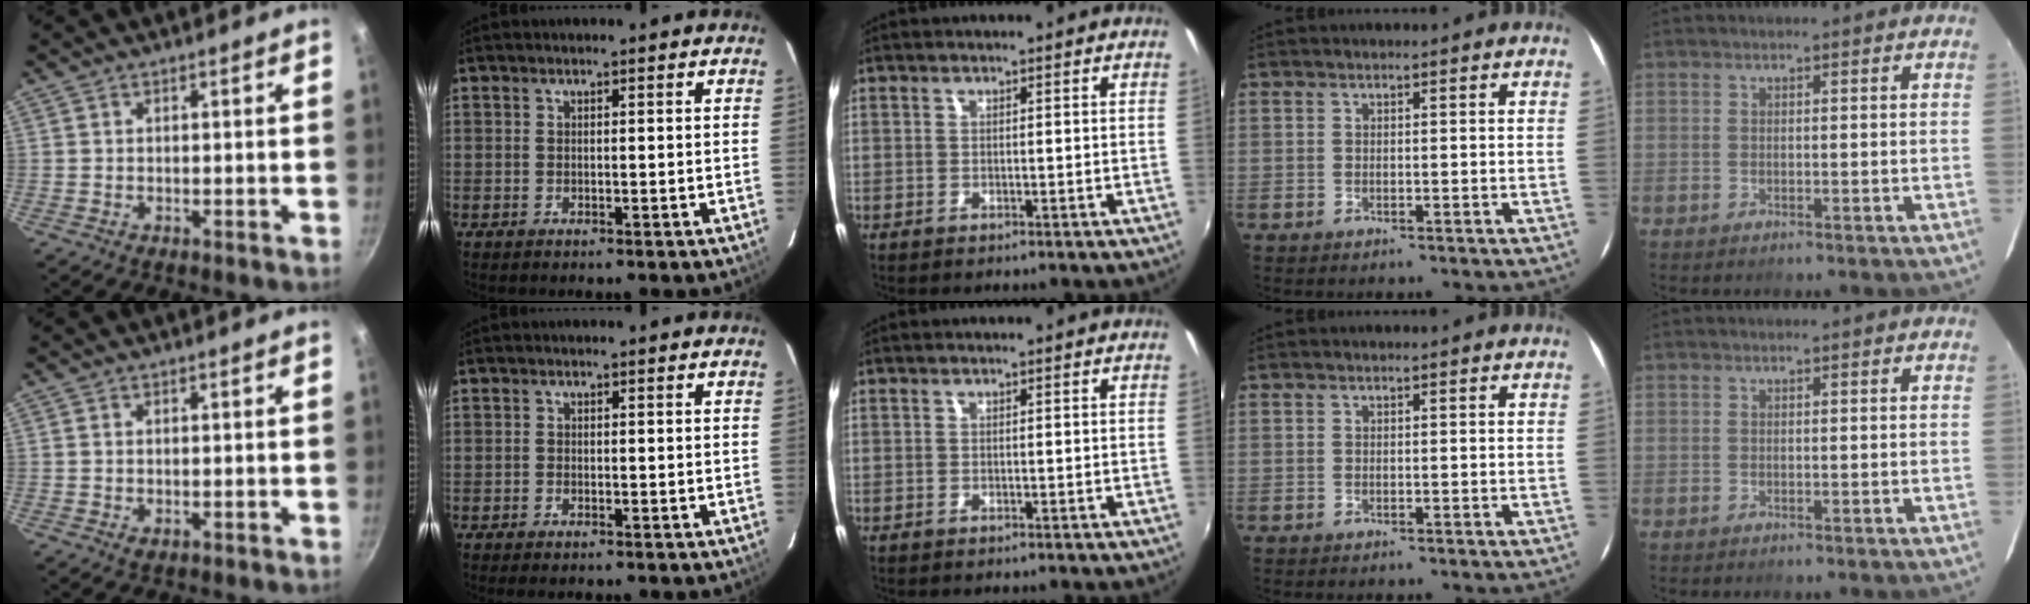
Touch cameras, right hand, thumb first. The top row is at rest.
{"thumb": {"total": 1.2, "force": [-0.1, 0.7, 0.9], "torque": [-0.015, -0.002, -0.002]}, "index": {"total": 0.7, "force": [-0.6, 0.3, 0.3], "torque": [-0.008, -0.002, -0.014]}}